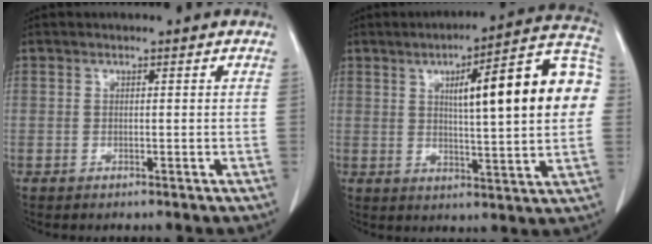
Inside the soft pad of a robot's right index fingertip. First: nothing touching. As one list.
[{"total": 18.6, "force": [3.4, 2.6, 18.1], "torque": [-0.239, 0.035, 0.041]}]